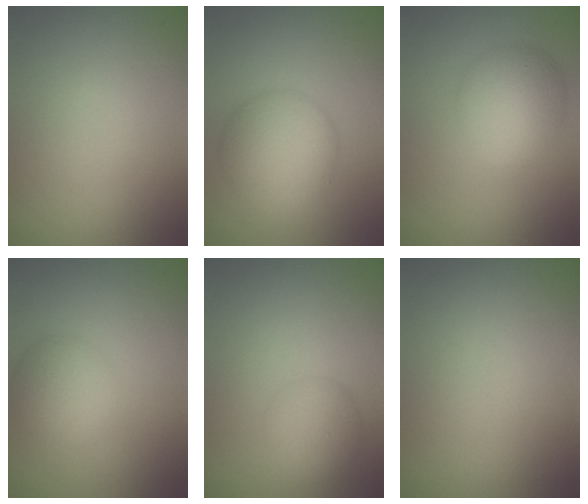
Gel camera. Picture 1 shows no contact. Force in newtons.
{"total": 7.1, "press": 7.1, "slide": 0.3}
{"total": 5.9, "press": 5.9, "slide": 0.0}
{"total": 4.3, "press": 4.3, "slide": 0.4}
{"total": 3.3, "press": 3.3, "slide": 0.0}
{"total": 0.0}